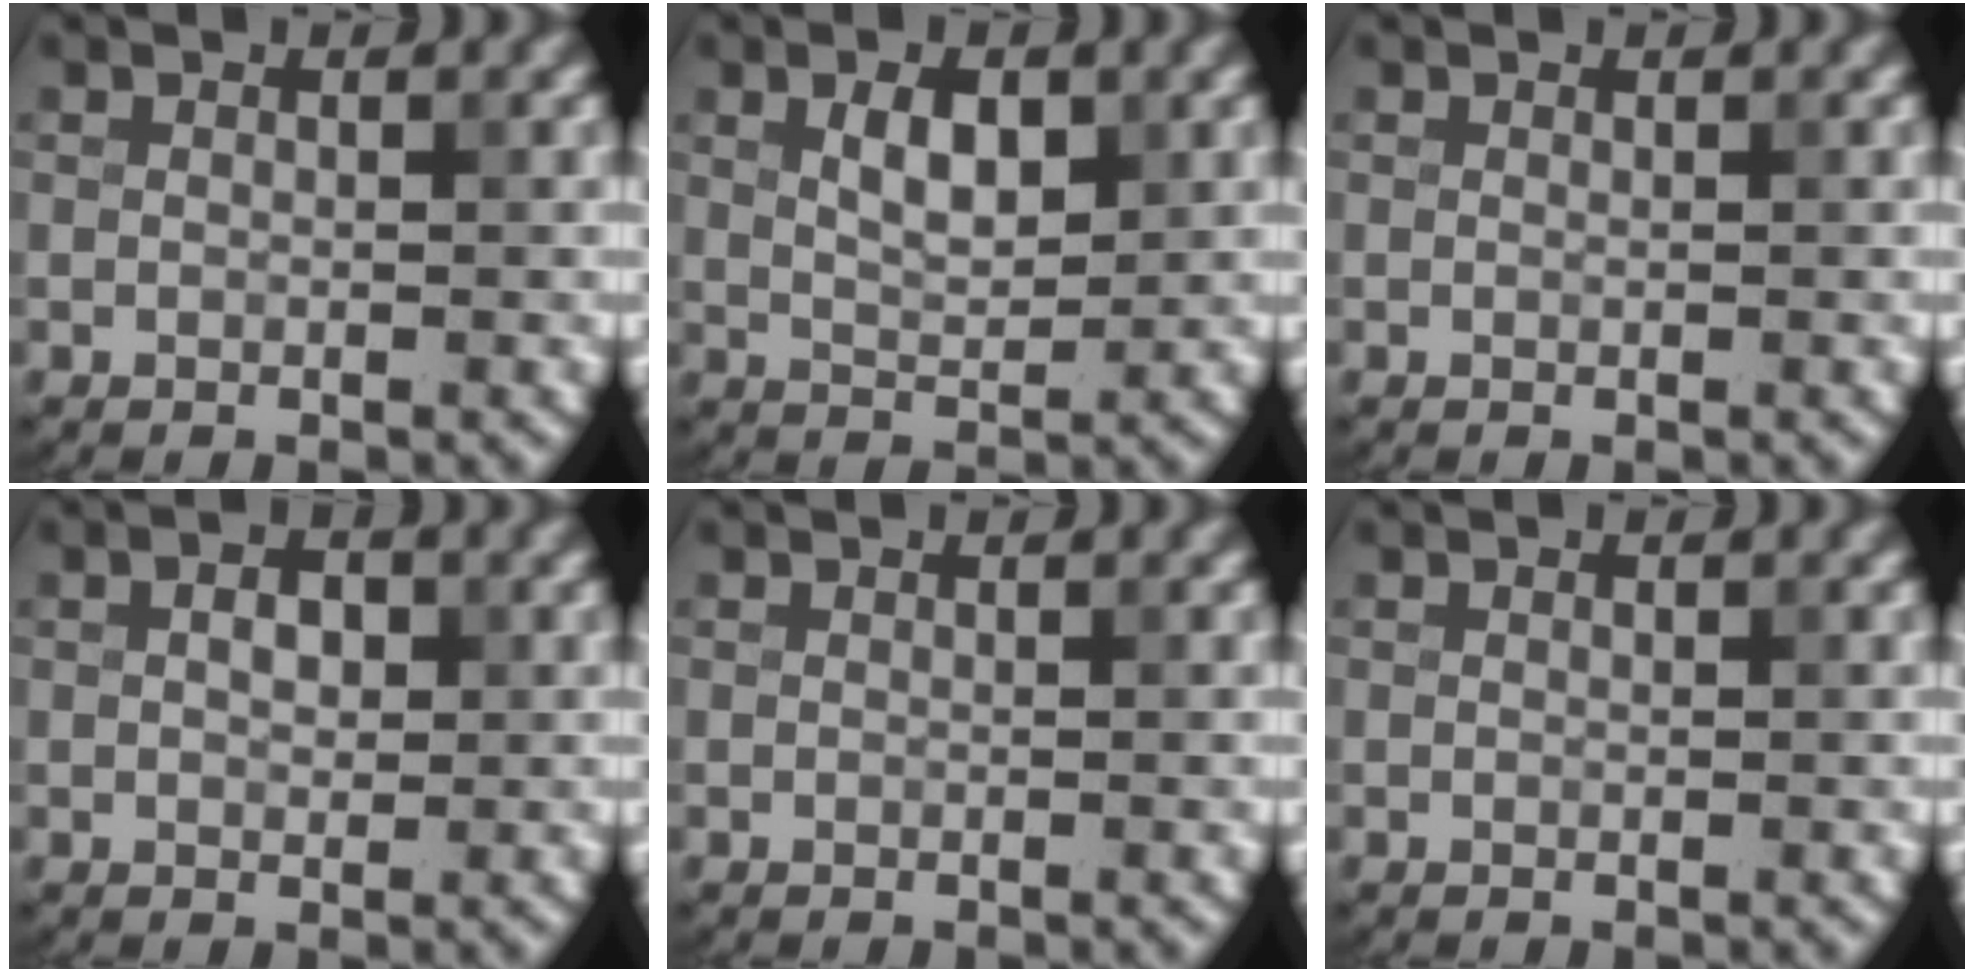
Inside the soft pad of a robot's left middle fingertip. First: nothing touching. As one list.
[{"total": 3.1, "force": [1.1, 1.5, 2.5], "torque": [-0.049, 0.001, 0.023]}, {"total": 0.0}, {"total": 1.9, "force": [0.3, 1.2, 1.4], "torque": [-0.026, 0.003, 0.002]}, {"total": 0.0}, {"total": 0.0}]